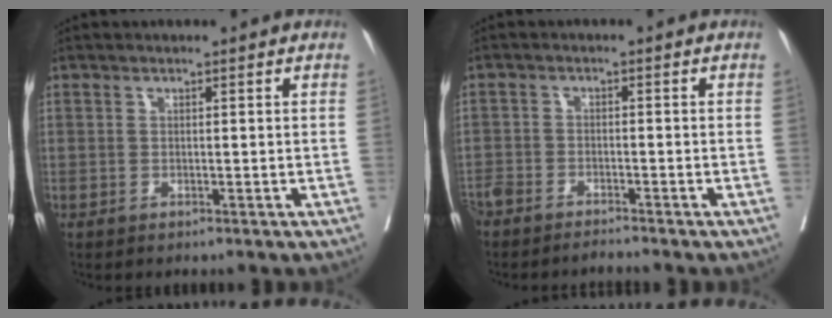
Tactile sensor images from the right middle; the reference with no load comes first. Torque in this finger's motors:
{"motor_torque": [0.14, -0.13, 0.13, 0.07]}